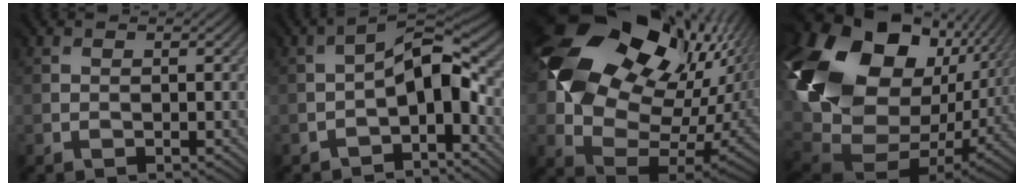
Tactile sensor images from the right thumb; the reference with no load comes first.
{"total": 5.9, "force": [-2.2, 2.0, 5.2], "torque": [-0.086, 0.012, -0.043]}
{"total": 19.0, "force": [7.2, 13.2, 11.7], "torque": [-0.240, -0.003, 0.158]}
{"total": 21.0, "force": [4.6, 14.3, 14.7], "torque": [-0.361, -0.021, 0.124]}